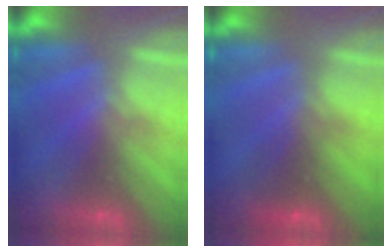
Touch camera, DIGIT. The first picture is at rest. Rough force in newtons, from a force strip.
{"total": 2.4}